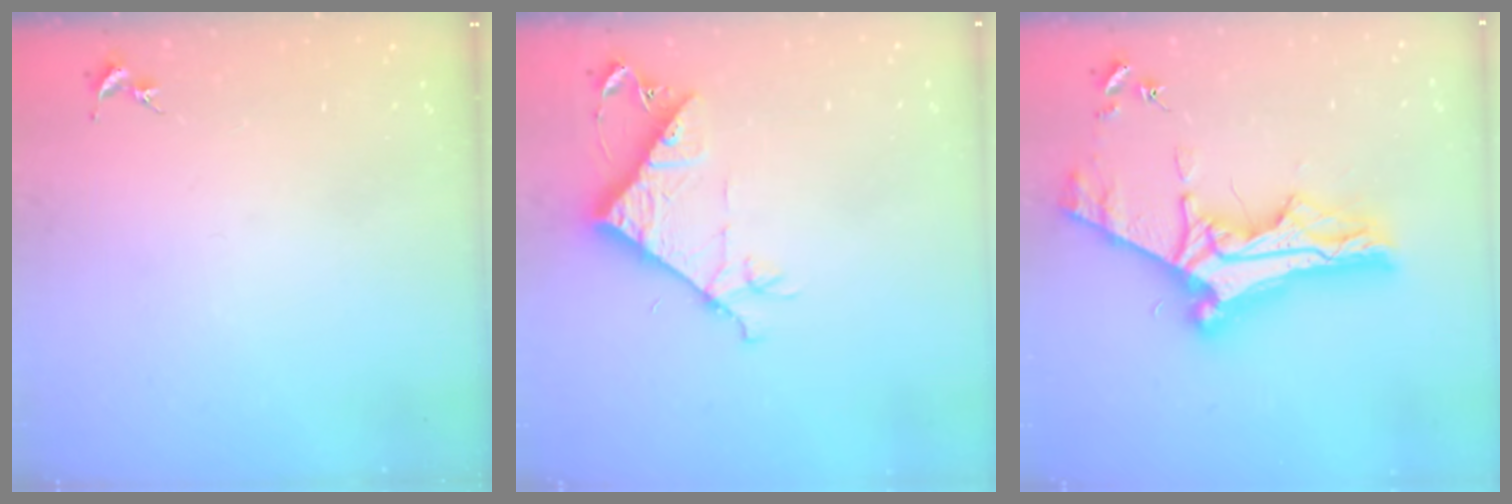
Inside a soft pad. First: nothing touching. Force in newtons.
{"total": 8.3, "press": 8.3, "slide": 0.8}
{"total": 11.7, "press": 11.6, "slide": 1.1}